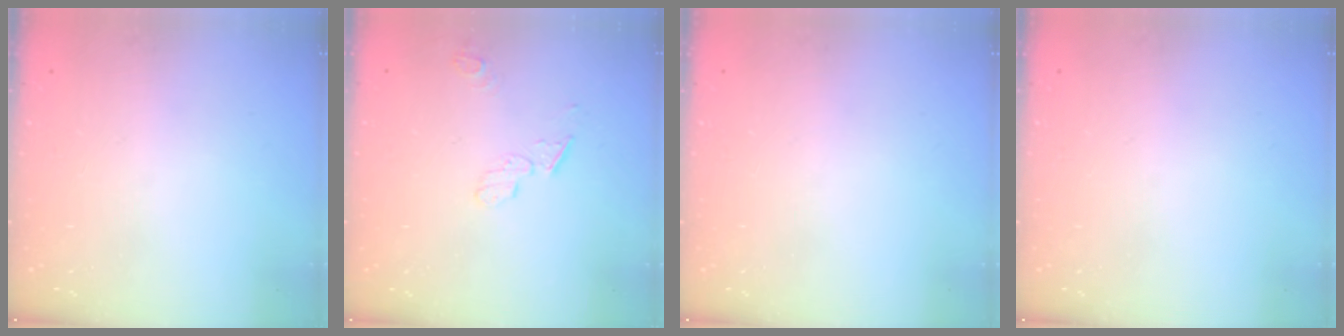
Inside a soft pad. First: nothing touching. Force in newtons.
{"total": 4.9, "press": 4.8, "slide": 0.5}
{"total": 0.0}
{"total": 0.0}